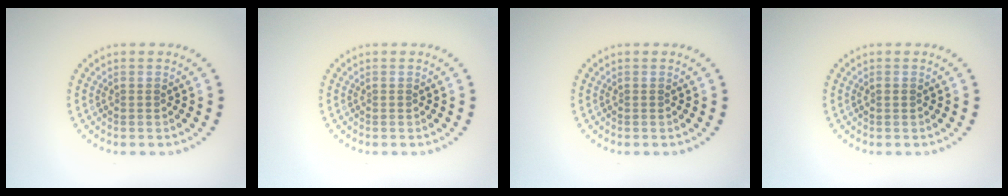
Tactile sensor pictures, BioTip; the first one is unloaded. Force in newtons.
{"total": 0.0}
{"total": 0.0}
{"total": 0.7, "press": 0.7, "slide": 0.0}